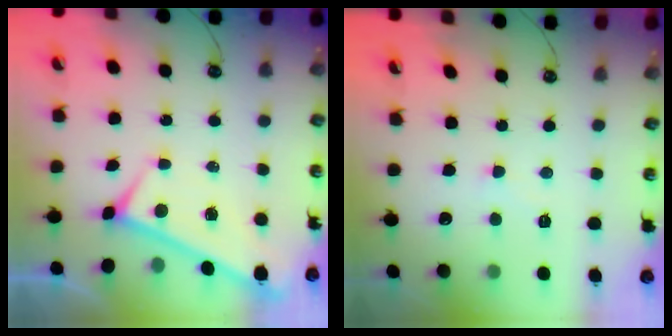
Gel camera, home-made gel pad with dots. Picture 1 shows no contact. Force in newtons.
{"total": 2.0, "press": 2.0, "slide": 0.4}